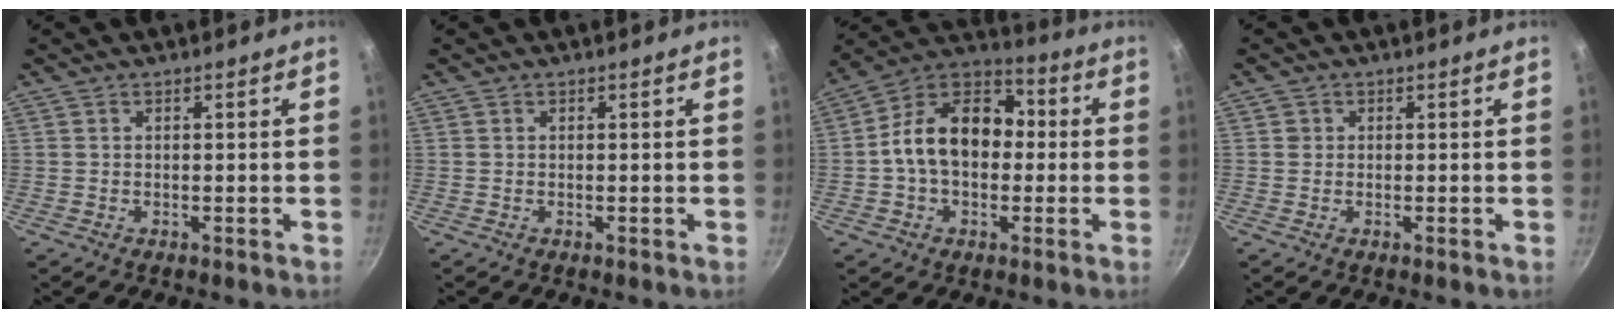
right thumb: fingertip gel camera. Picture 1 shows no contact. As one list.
[{"total": 0.0}, {"total": 16.2, "force": [-0.3, 11.5, 11.4], "torque": [-0.150, 0.045, -0.027]}, {"total": 1.2, "force": [0.3, 1.1, 0.2], "torque": [0.002, 0.003, 0.002]}]